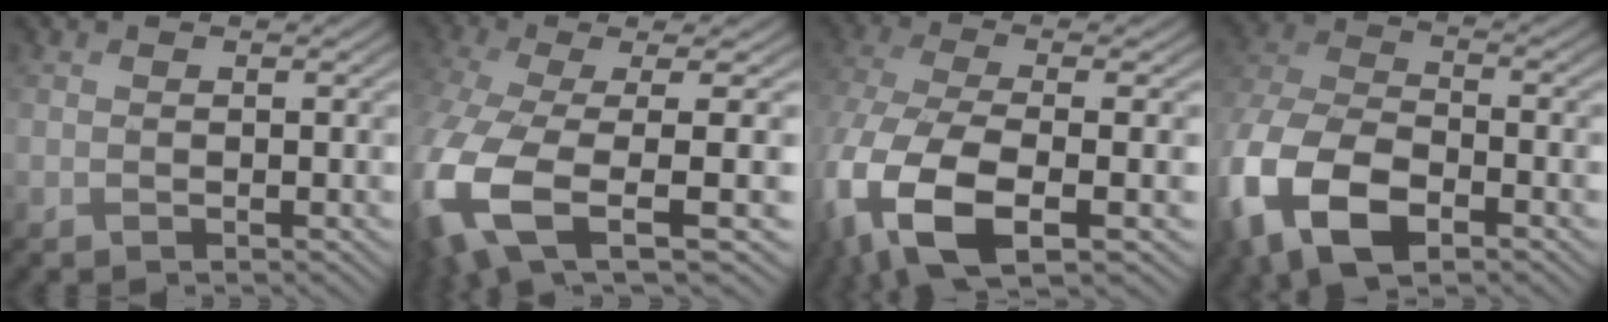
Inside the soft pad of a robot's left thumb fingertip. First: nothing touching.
{"total": 13.0, "force": [-3.3, 4.6, 11.6], "torque": [-0.285, -0.036, -0.048]}
{"total": 13.9, "force": [-5.7, 5.7, 11.3], "torque": [-0.301, -0.045, -0.083]}
{"total": 13.8, "force": [-6.3, 7.7, 9.6], "torque": [-0.254, -0.037, -0.117]}